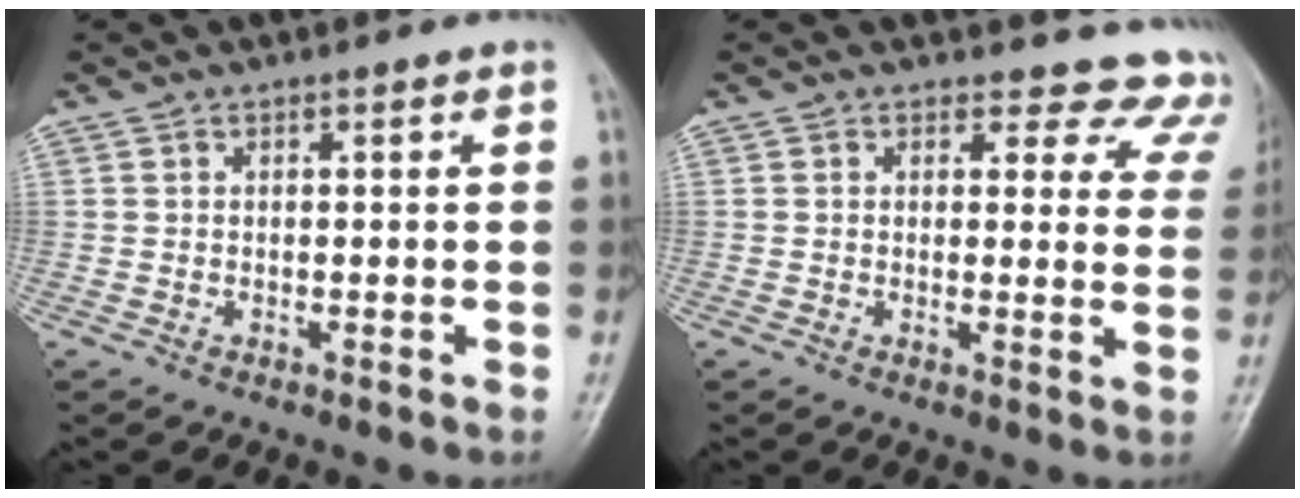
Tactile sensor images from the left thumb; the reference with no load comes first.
{"total": 11.2, "force": [9.9, 5.1, 0.7], "torque": [0.049, -0.062, 0.072]}